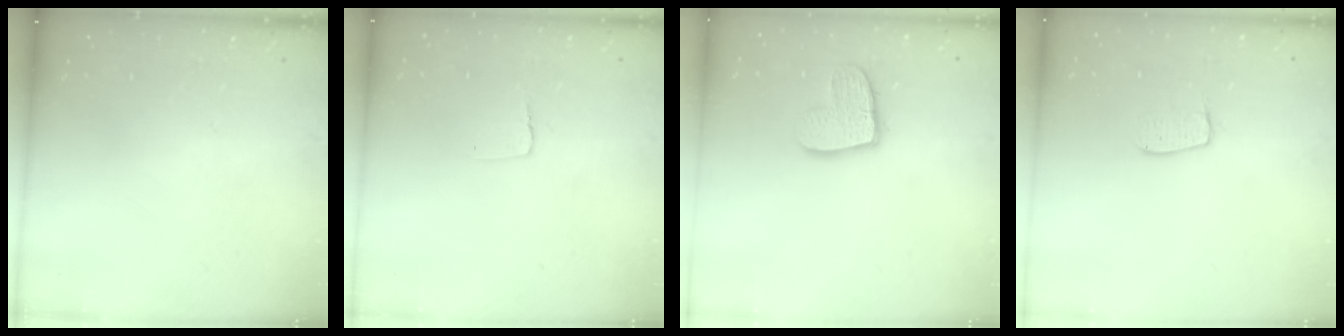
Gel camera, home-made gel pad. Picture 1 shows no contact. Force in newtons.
{"total": 2.7, "press": 2.7, "slide": 0.2}
{"total": 11.9, "press": 11.9, "slide": 0.9}
{"total": 6.7, "press": 6.7, "slide": 0.5}